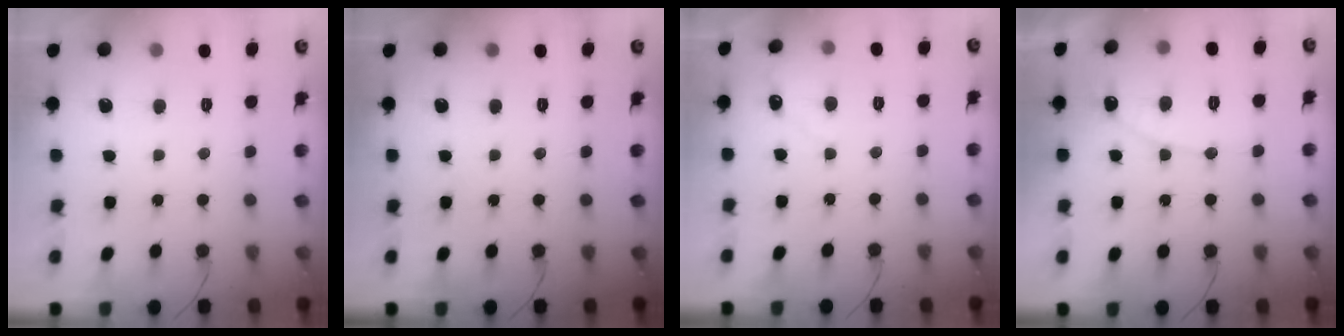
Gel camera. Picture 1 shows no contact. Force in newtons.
{"total": 0.0}
{"total": 2.7, "press": 2.7, "slide": 0.3}
{"total": 8.7, "press": 8.6, "slide": 0.8}